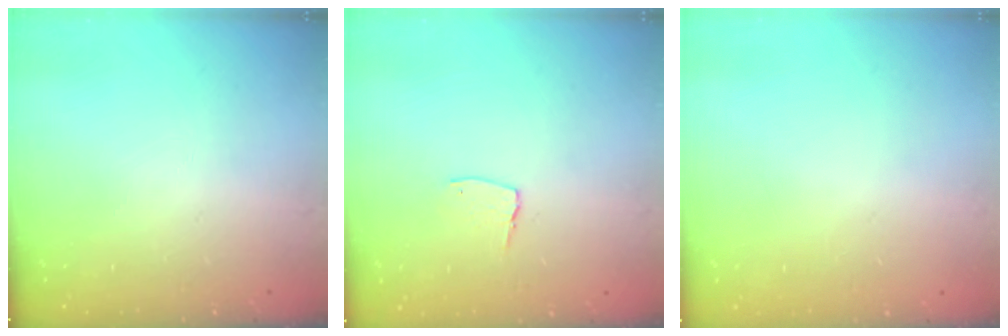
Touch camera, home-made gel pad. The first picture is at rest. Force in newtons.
{"total": 5.4, "press": 5.3, "slide": 0.5}
{"total": 0.0}